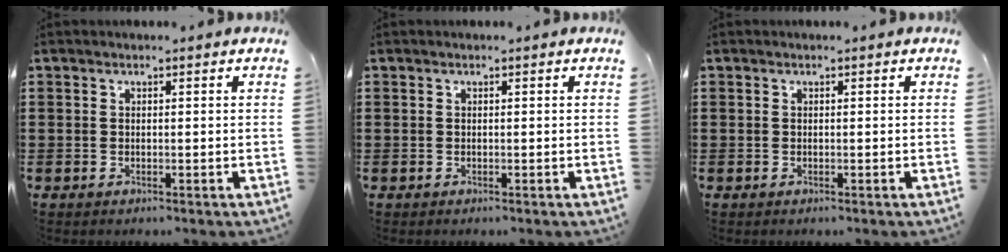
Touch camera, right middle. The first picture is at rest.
{"total": 0.0}
{"total": 0.0}